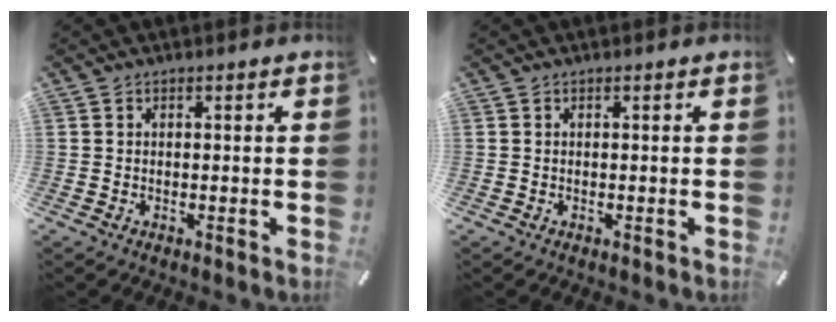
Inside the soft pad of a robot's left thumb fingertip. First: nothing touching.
{"total": 0.0}